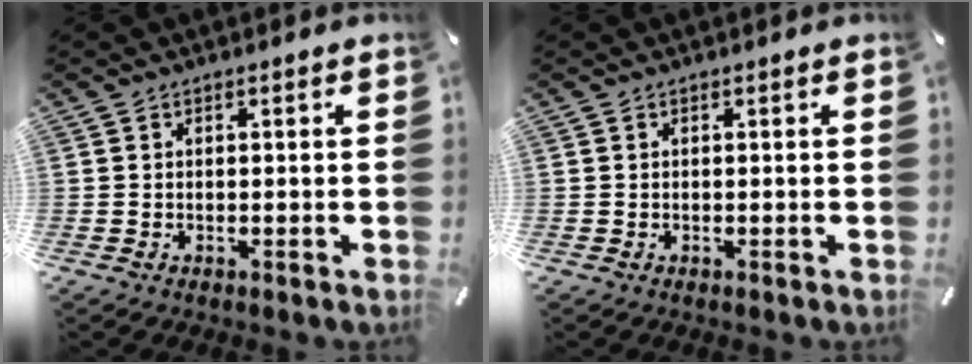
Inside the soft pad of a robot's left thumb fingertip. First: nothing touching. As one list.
[{"total": 0.0}]